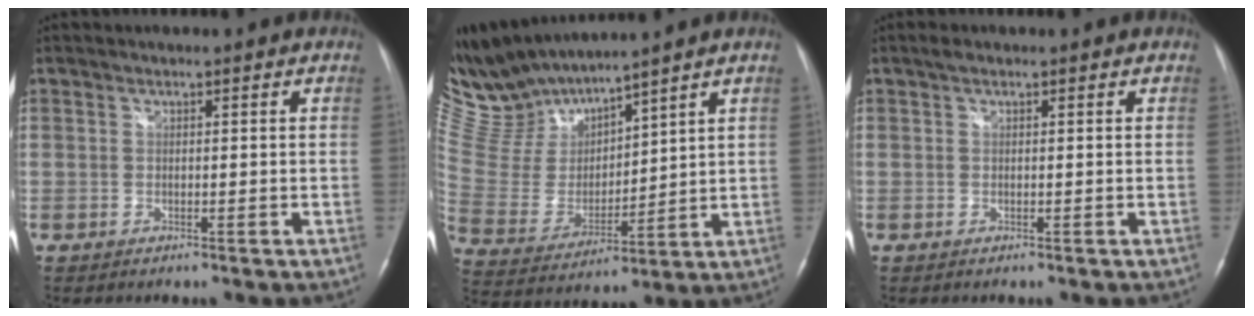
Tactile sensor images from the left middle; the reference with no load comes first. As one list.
[{"total": 12.6, "force": [12.2, 1.7, 2.8], "torque": [-0.085, 0.004, 0.262]}, {"total": 0.9, "force": [0.6, 0.4, 0.6], "torque": [-0.012, 0.014, 0.009]}]